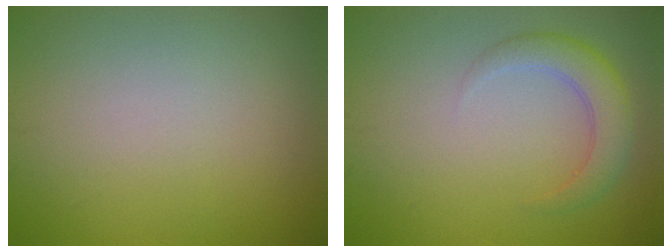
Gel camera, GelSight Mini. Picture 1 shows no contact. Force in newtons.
{"total": 3.4, "press": 3.4, "slide": 0.1}